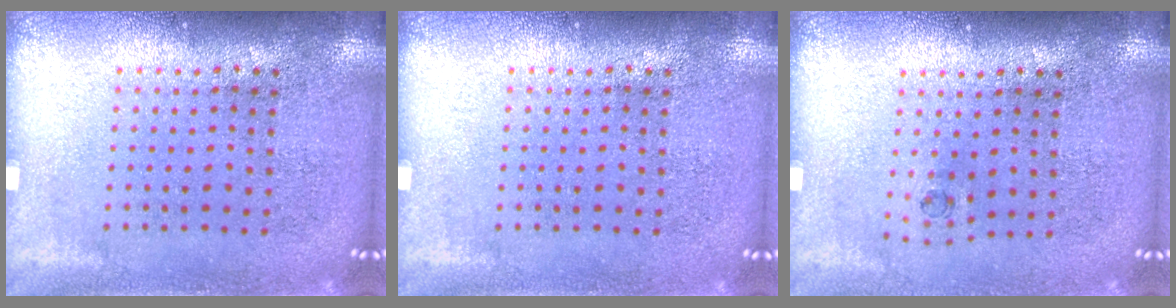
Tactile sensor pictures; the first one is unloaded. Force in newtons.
{"total": 0.0}
{"total": 0.5, "press": 0.2, "slide": 0.4}